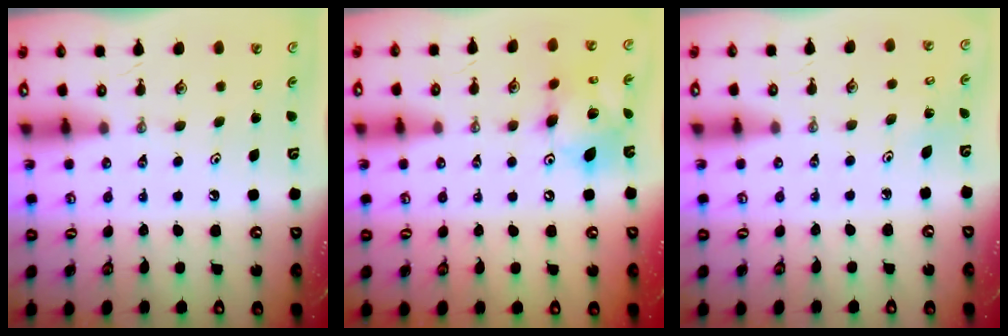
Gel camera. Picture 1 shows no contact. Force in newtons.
{"total": 12.5, "press": 12.5, "slide": 1.3}
{"total": 2.3, "press": 2.3, "slide": 0.1}